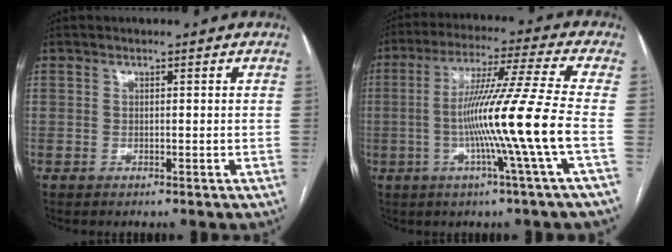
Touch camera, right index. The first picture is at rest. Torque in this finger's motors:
{"motor_torque": [2.14, 0.00, 1.05, 0.21]}